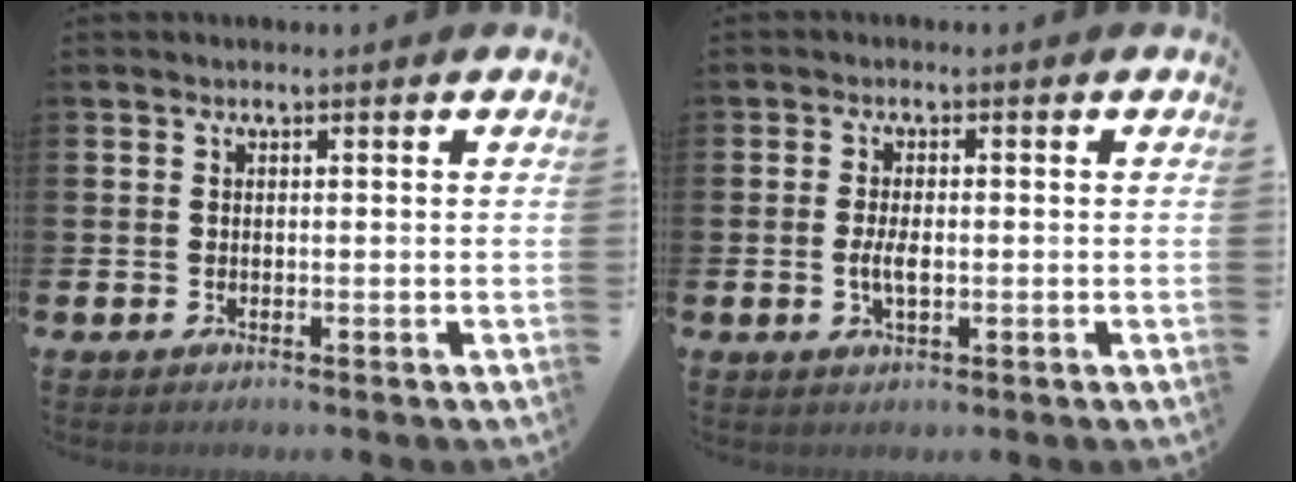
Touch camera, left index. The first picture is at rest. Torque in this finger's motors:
{"motor_torque": [0.34, 0.01, 0.09, 0.10]}